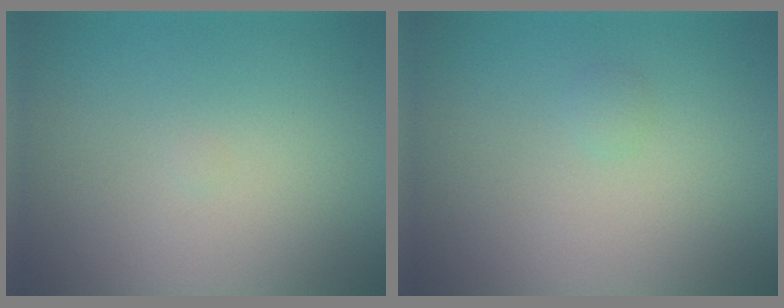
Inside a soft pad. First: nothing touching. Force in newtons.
{"total": 0.5, "press": 0.5, "slide": 0.0}